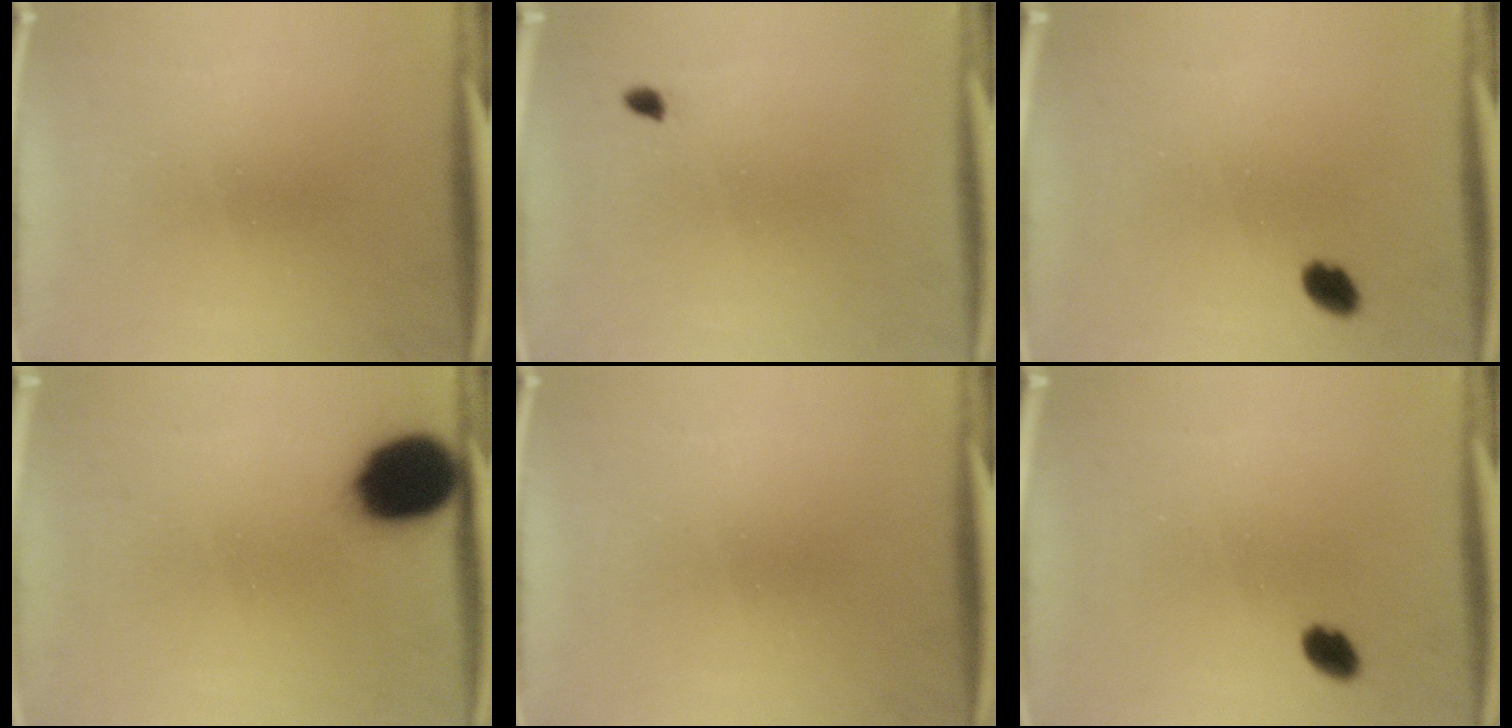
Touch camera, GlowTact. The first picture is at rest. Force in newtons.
{"total": 0.9}
{"total": 2.8}
{"total": 9.5}
{"total": 0.0}
{"total": 2.8}